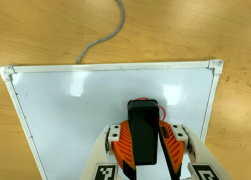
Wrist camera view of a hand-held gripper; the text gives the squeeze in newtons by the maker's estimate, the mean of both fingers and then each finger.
{"total": 13.4, "left": 14.7, "right": 12.1}